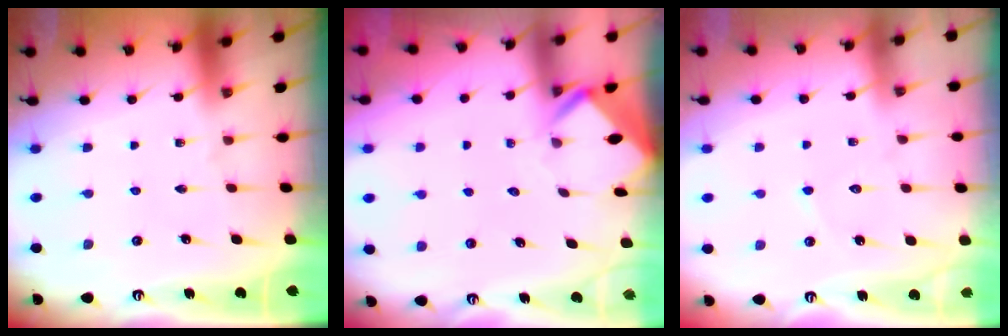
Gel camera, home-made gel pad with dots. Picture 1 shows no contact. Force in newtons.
{"total": 2.8, "press": 2.8, "slide": 0.2}
{"total": 5.5, "press": 5.5, "slide": 0.5}